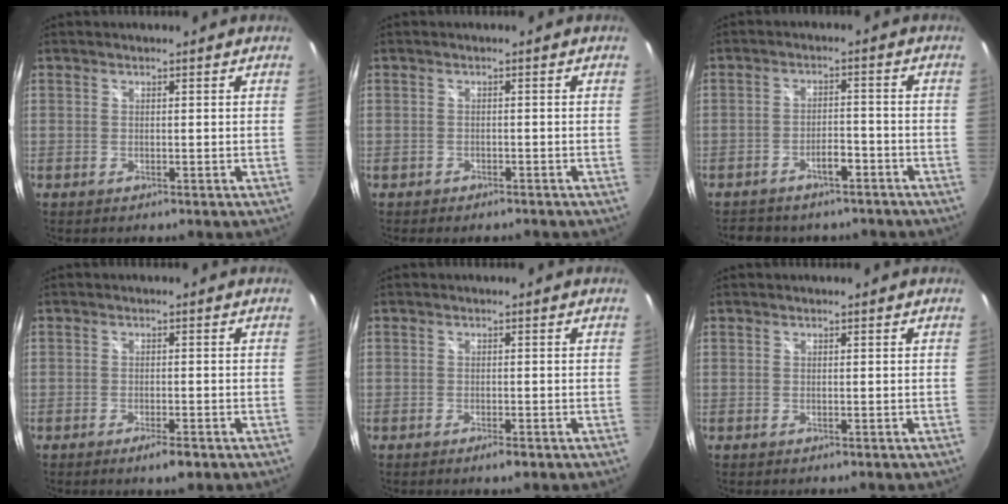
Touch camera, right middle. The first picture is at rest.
{"total": 2.7, "force": [-2.2, 1.2, 1.0], "torque": [-0.022, -0.015, -0.030]}
{"total": 7.4, "force": [-5.8, 3.4, 3.0], "torque": [-0.062, 0.019, -0.072]}
{"total": 3.0, "force": [-1.9, 0.8, 2.1], "torque": [-0.042, 0.000, -0.030]}
{"total": 1.8, "force": [-1.2, 0.5, 1.2], "torque": [-0.024, -0.002, -0.020]}
{"total": 0.0}